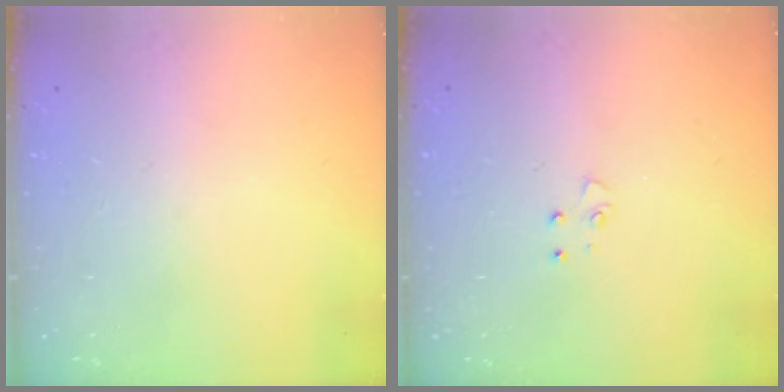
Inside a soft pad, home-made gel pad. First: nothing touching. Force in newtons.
{"total": 4.1, "press": 4.1, "slide": 0.5}